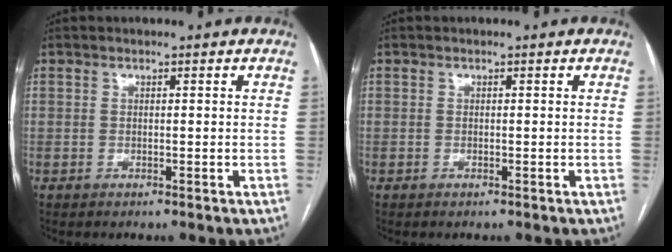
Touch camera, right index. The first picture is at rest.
{"total": 0.0}